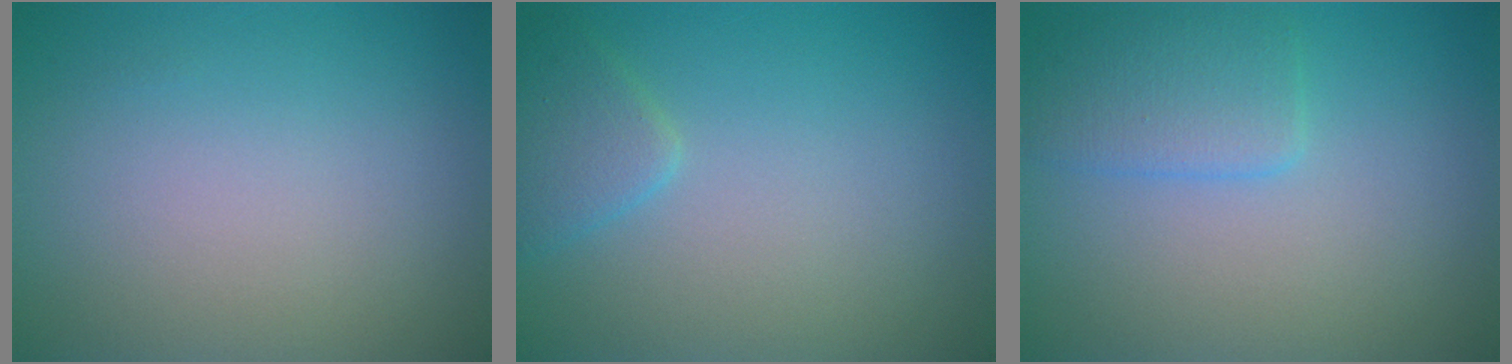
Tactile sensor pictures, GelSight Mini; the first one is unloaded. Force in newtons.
{"total": 2.1, "press": 2.1, "slide": 0.1}
{"total": 2.8, "press": 2.8, "slide": 0.1}